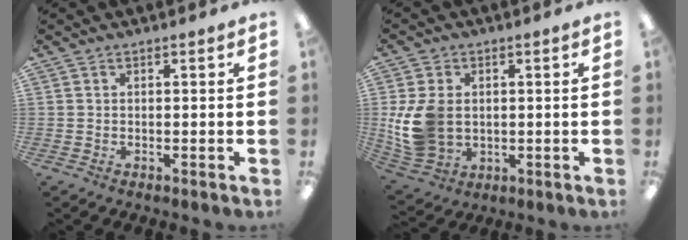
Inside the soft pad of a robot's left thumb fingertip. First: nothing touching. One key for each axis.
{"total": 12.5, "fx": 0.1, "fy": 9.6, "fz": 8.0, "tx": -0.188, "ty": 0.009, "tz": 0.004}